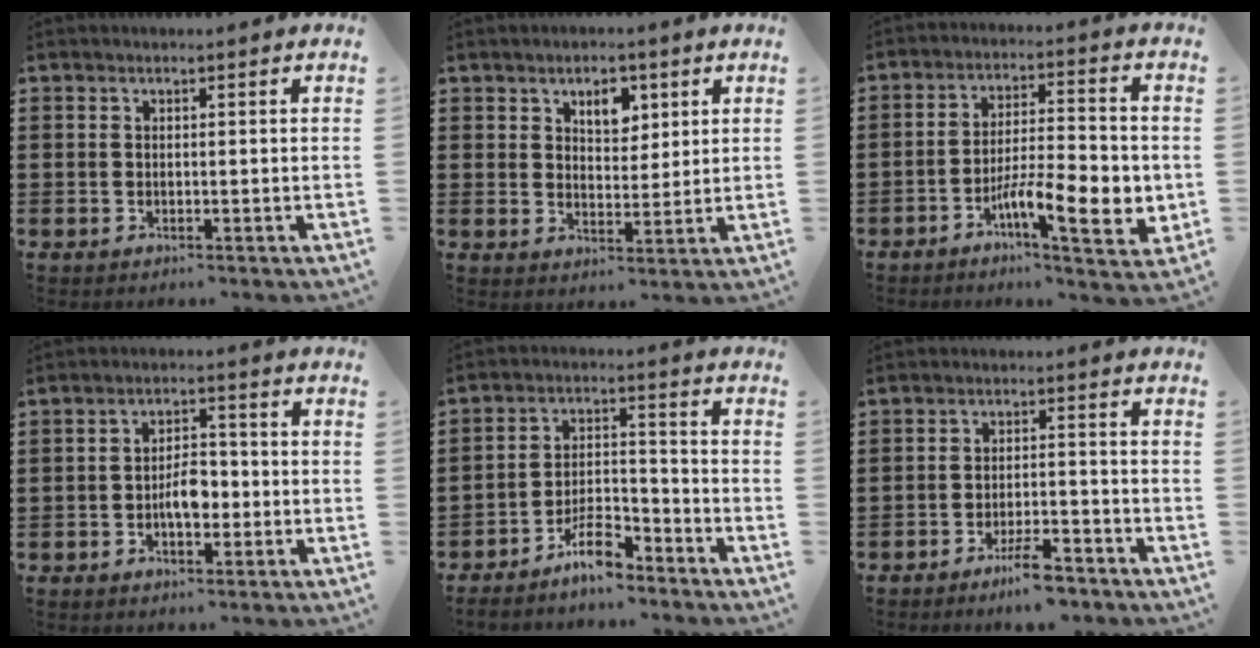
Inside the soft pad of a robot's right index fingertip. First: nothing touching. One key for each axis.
{"total": 4.6, "fx": 2.6, "fy": 2.9, "fz": 2.4, "tx": -0.044, "ty": 0.007, "tz": 0.043}
{"total": 10.8, "fx": -3.9, "fy": 3.2, "fz": 9.6, "tx": -0.153, "ty": 0.004, "tz": -0.064}
{"total": 4.9, "fx": -1.2, "fy": 2.4, "fz": 4.0, "tx": -0.071, "ty": 0.003, "tz": -0.026}
{"total": 7.3, "fx": -5.8, "fy": 2.1, "fz": 3.8, "tx": -0.072, "ty": 0.014, "tz": -0.108}
{"total": 5.1, "fx": -4.2, "fy": 0.6, "fz": 2.9, "tx": -0.047, "ty": 0.002, "tz": -0.074}